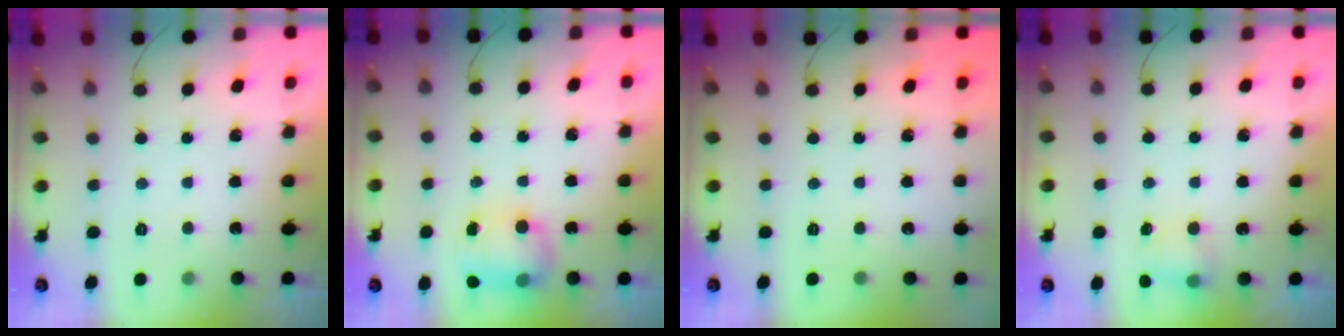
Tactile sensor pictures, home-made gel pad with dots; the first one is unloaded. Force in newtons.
{"total": 8.0, "press": 8.0, "slide": 0.6}
{"total": 0.0}
{"total": 5.7, "press": 5.6, "slide": 1.1}